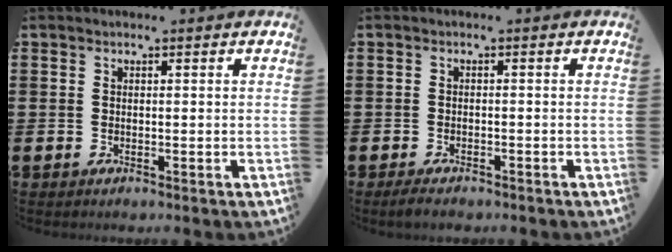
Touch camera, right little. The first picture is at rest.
{"total": 1.3, "force": [-1.0, 0.4, 0.7], "torque": [-0.014, 0.000, -0.021]}